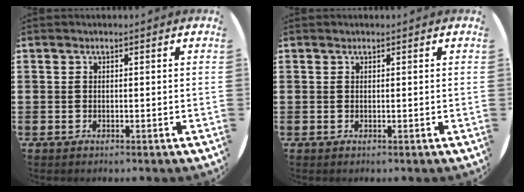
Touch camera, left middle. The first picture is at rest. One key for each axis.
{"total": 0.0}